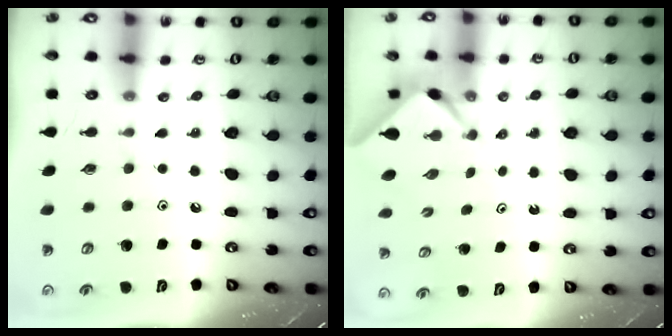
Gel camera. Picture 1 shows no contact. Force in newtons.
{"total": 2.3, "press": 2.3, "slide": 0.2}